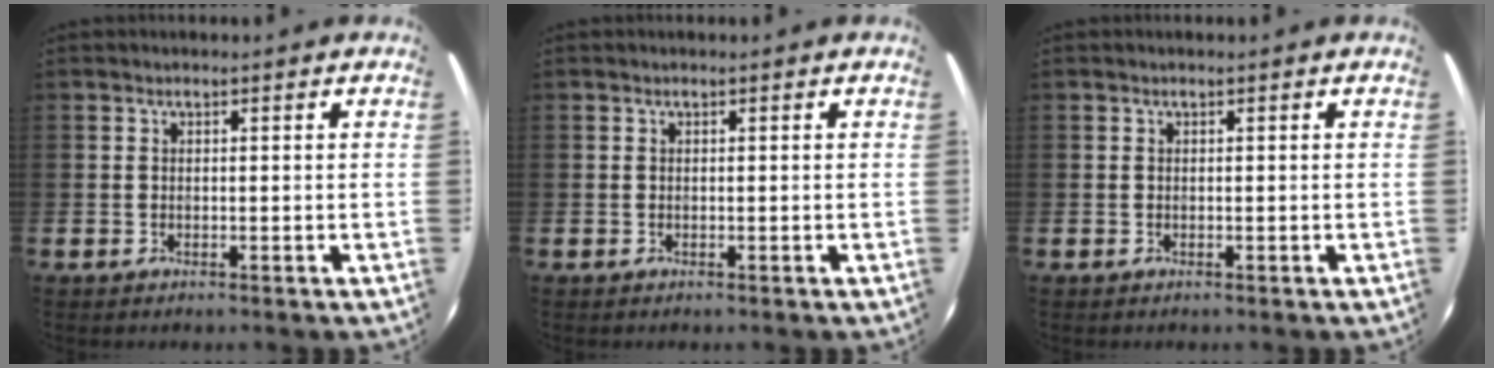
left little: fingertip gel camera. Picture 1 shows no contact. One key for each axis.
{"total": 0.0}
{"total": 0.0}